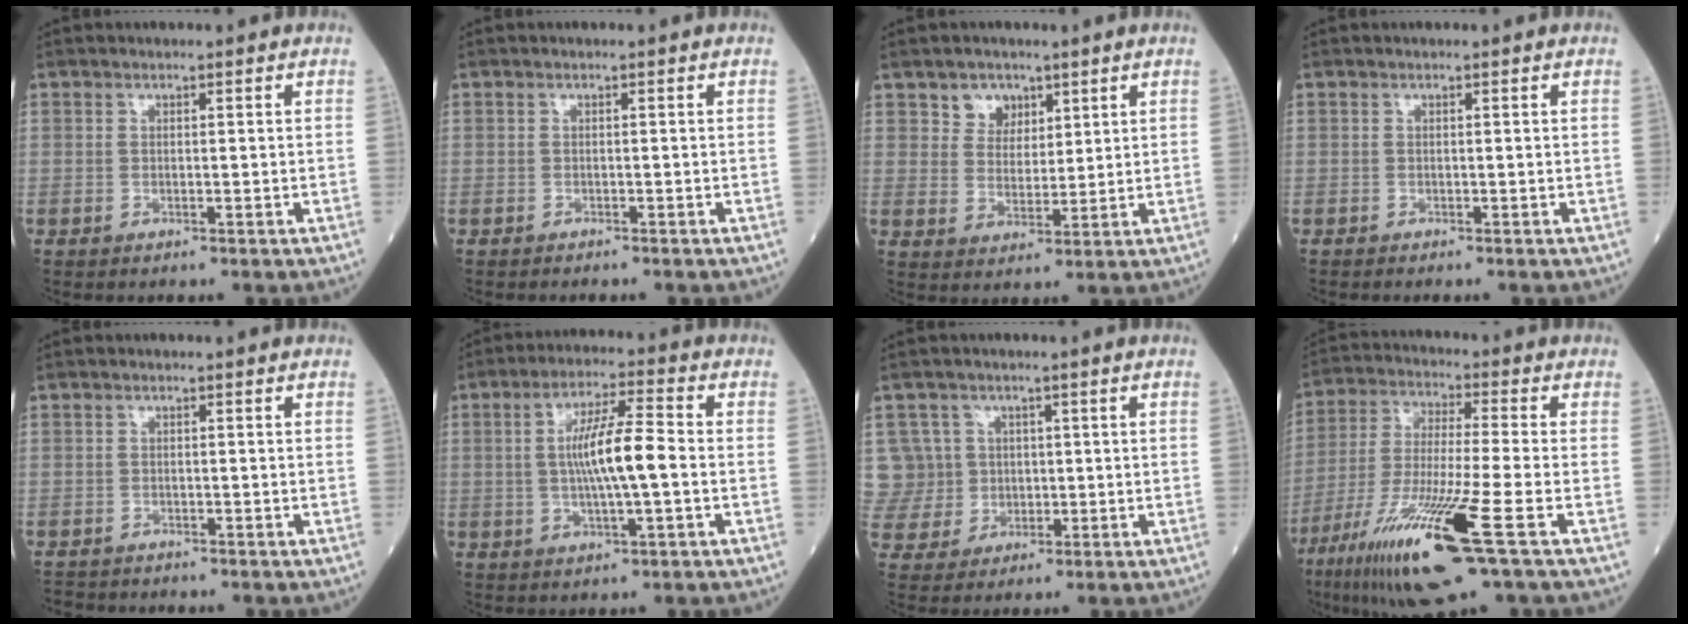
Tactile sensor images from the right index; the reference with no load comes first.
{"total": 1.2, "force": [-1.1, 0.3, 0.4], "torque": [-0.010, -0.001, -0.015]}
{"total": 4.5, "force": [2.8, 3.4, 1.0], "torque": [-0.014, 0.004, 0.051]}
{"total": 0.0}
{"total": 2.6, "force": [-2.4, 0.8, -0.3], "torque": [0.002, -0.005, -0.045]}
{"total": 8.9, "force": [-0.3, 0.8, 8.9], "torque": [-0.160, 0.007, -0.010]}
{"total": 8.0, "force": [1.6, 7.8, 0.0], "torque": [-0.004, 0.036, 0.046]}
{"total": 17.3, "force": [-8.5, 0.2, 15.0], "torque": [-0.310, -0.047, -0.158]}